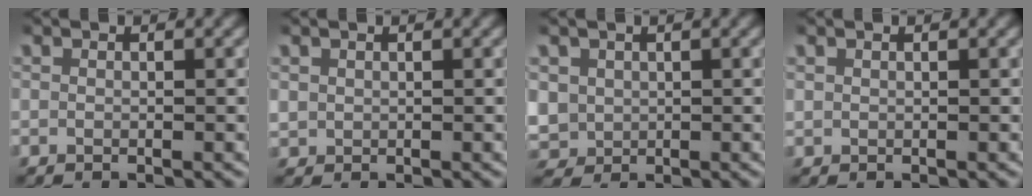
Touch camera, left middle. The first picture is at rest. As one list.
[{"total": 1.6, "force": [0.3, 1.5, 0.4], "torque": [-0.015, -0.001, 0.007]}, {"total": 5.2, "force": [0.0, 4.9, 1.7], "torque": [-0.063, -0.021, 0.009]}, {"total": 0.6, "force": [0.3, 0.5, 0.1], "torque": [0.000, 0.002, 0.005]}]